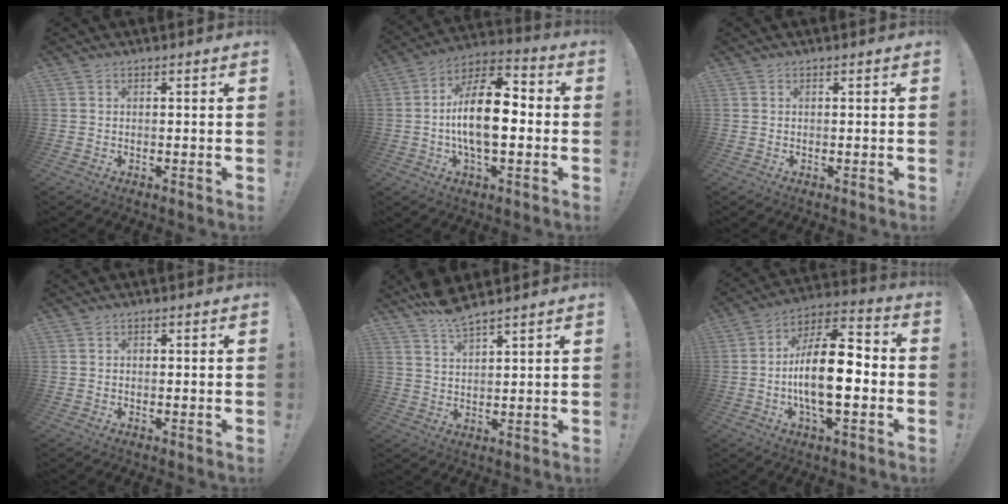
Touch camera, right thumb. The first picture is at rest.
{"total": 16.8, "force": [-1.9, 8.1, 14.6], "torque": [-0.259, 0.010, -0.039]}
{"total": 0.0}
{"total": 0.5, "force": [-0.3, 0.4, 0.2], "torque": [-0.009, 0.004, -0.005]}
{"total": 5.9, "force": [5.1, 1.0, 2.8], "torque": [-0.058, -0.027, 0.093]}
{"total": 18.1, "force": [-3.0, 7.5, 16.2], "torque": [-0.280, 0.011, -0.054]}